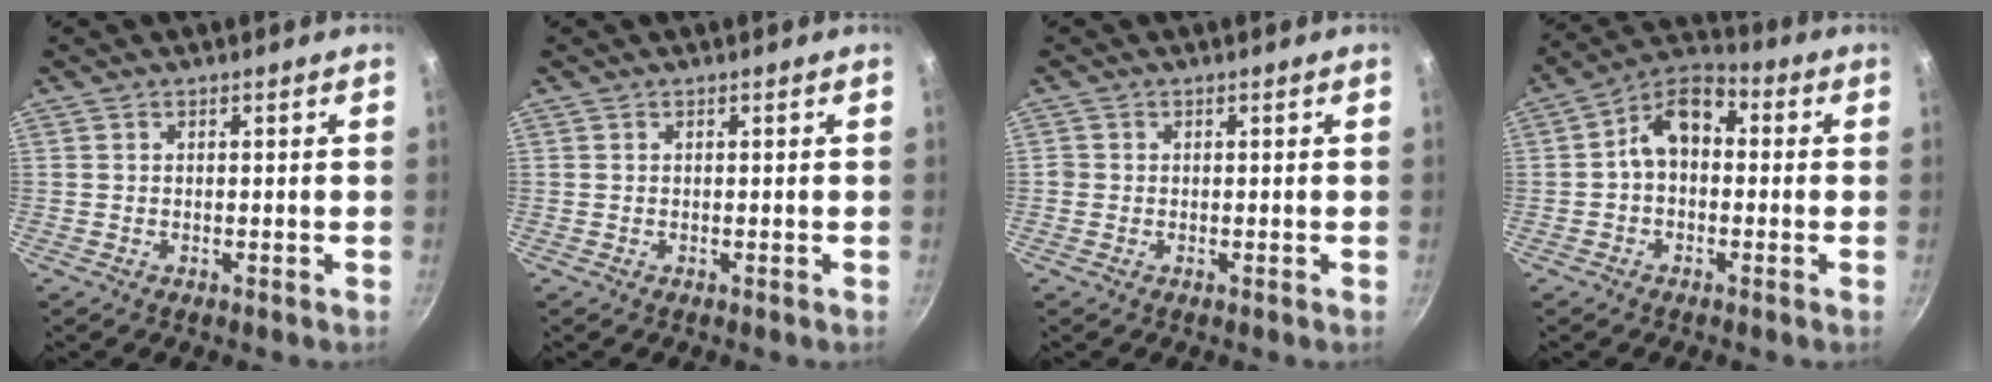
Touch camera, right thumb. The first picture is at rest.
{"total": 0.0}
{"total": 0.9, "force": [-0.3, 0.8, 0.2], "torque": [-0.002, 0.001, -0.007]}
{"total": 9.5, "force": [0.4, 6.6, 6.8], "torque": [-0.087, 0.035, -0.013]}